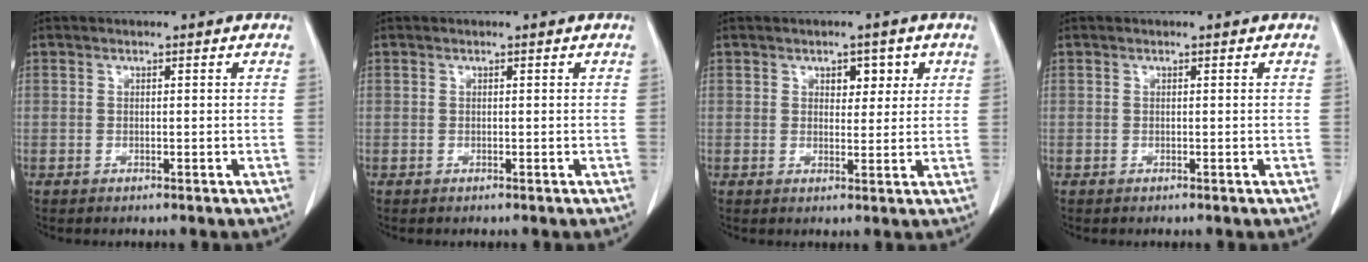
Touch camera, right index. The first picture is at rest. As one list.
[{"total": 0.0}, {"total": 3.5, "force": [1.5, 2.1, 2.3], "torque": [-0.024, 0.005, 0.020]}, {"total": 0.0}]